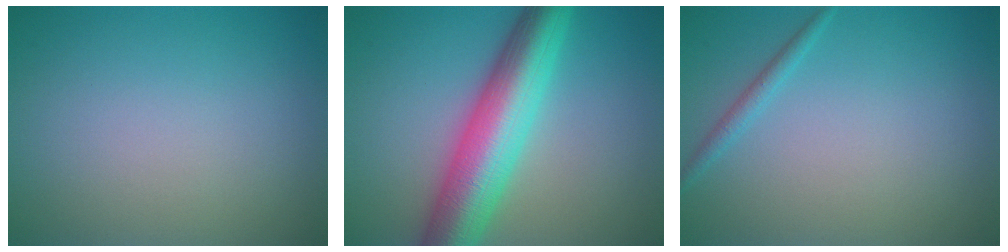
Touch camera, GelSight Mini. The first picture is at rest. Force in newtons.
{"total": 9.2, "press": 9.2, "slide": 0.4}
{"total": 1.2, "press": 1.2, "slide": 0.0}